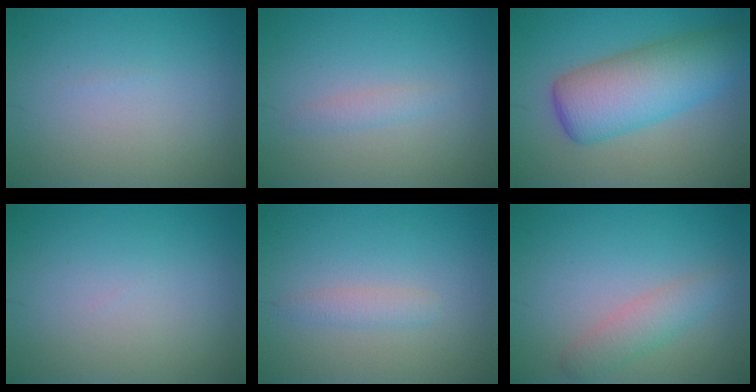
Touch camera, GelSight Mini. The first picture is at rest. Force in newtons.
{"total": 1.1, "press": 1.1, "slide": 0.1}
{"total": 8.2, "press": 8.2, "slide": 0.3}
{"total": 0.0}
{"total": 1.4, "press": 1.4, "slide": 0.1}
{"total": 2.5, "press": 2.5, "slide": 0.2}